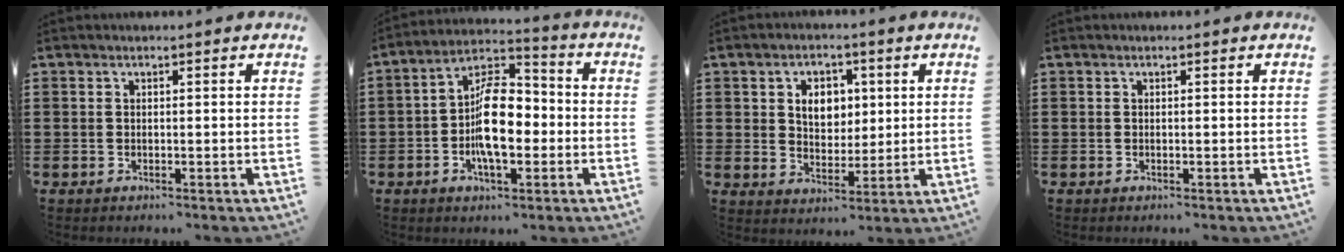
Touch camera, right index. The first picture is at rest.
{"total": 10.7, "force": [-1.9, 5.0, 9.3], "torque": [-0.185, 0.002, -0.039]}
{"total": 5.4, "force": [1.4, 4.1, 3.2], "torque": [-0.064, 0.009, 0.017]}
{"total": 0.0}